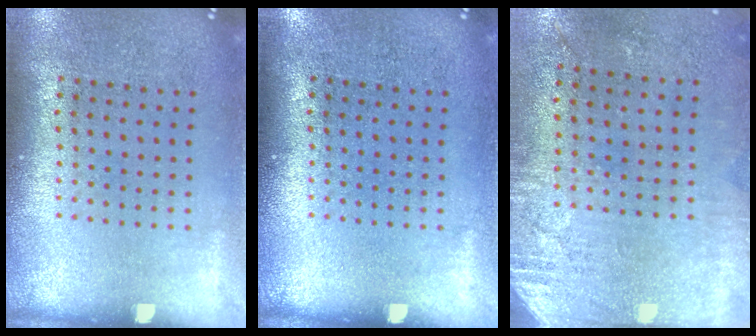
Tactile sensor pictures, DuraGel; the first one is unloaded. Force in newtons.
{"total": 0.0}
{"total": 2.8, "press": 2.3, "slide": 1.6}